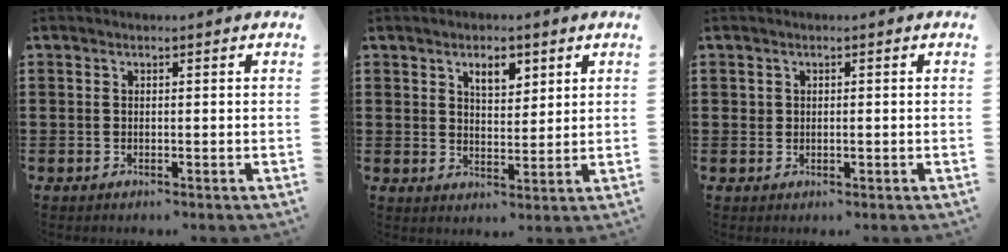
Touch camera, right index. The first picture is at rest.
{"total": 4.2, "force": [2.5, 2.1, 2.6], "torque": [-0.044, 0.002, 0.041]}
{"total": 0.7, "force": [0.2, 0.6, 0.4], "torque": [-0.009, 0.003, 0.003]}